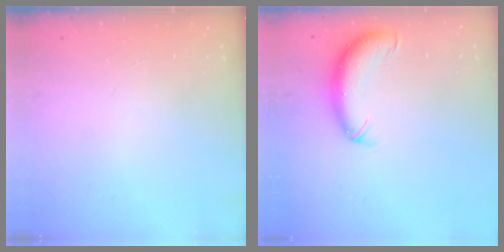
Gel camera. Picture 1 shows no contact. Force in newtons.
{"total": 11.5, "press": 11.2, "slide": 2.6}